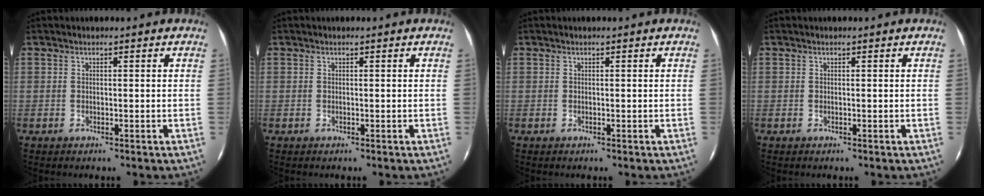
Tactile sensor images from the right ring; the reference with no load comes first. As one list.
[{"total": 0.0}, {"total": 0.0}, {"total": 0.0}]